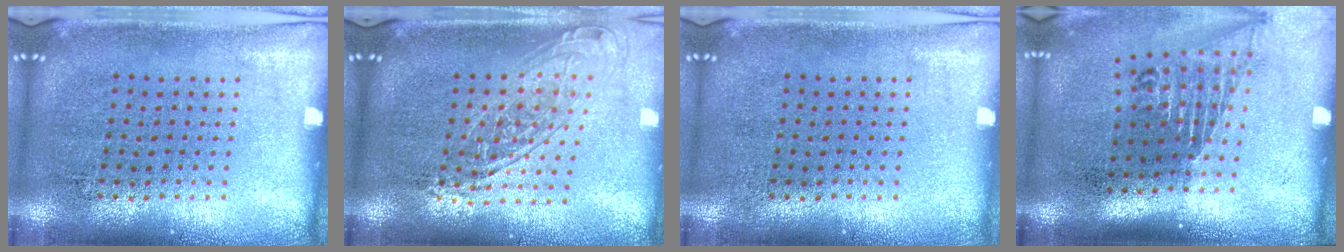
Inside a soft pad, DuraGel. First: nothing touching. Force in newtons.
{"total": 1.7, "press": 1.4, "slide": 1.0}
{"total": 0.0}
{"total": 1.6, "press": 1.2, "slide": 1.1}